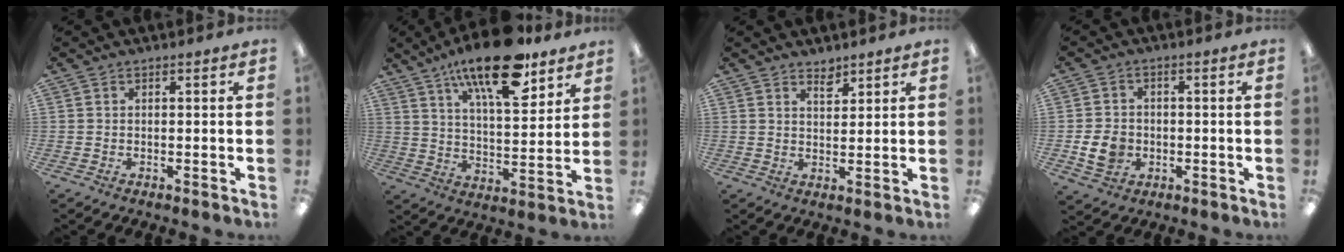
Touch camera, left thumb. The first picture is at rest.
{"total": 18.6, "force": [12.8, 6.5, 11.9], "torque": [-0.194, -0.062, 0.210]}
{"total": 3.4, "force": [2.9, 1.3, 1.0], "torque": [0.000, -0.022, 0.050]}
{"total": 6.3, "force": [-1.4, 5.2, 3.4], "torque": [-0.060, 0.001, -0.027]}